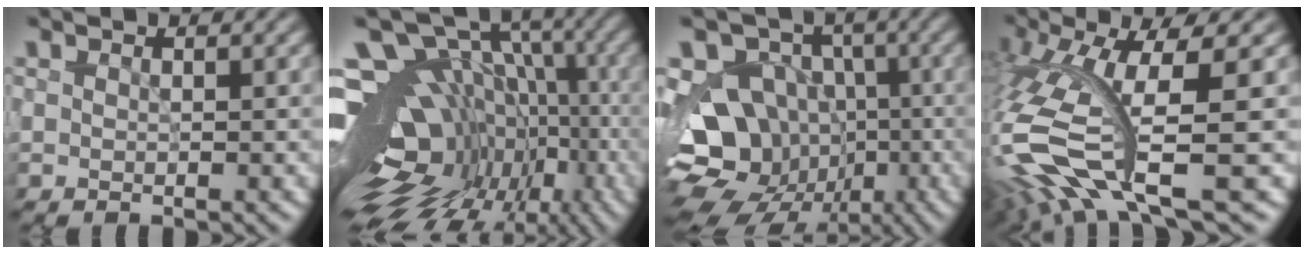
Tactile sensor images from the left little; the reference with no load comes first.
{"total": 17.4, "force": [-4.0, 11.9, 12.1], "torque": [-0.198, 0.021, -0.016]}
{"total": 14.8, "force": [-4.5, 12.6, 6.2], "torque": [-0.097, -0.011, -0.088]}
{"total": 12.6, "force": [-2.7, 3.6, 11.7], "torque": [-0.257, -0.017, -0.037]}